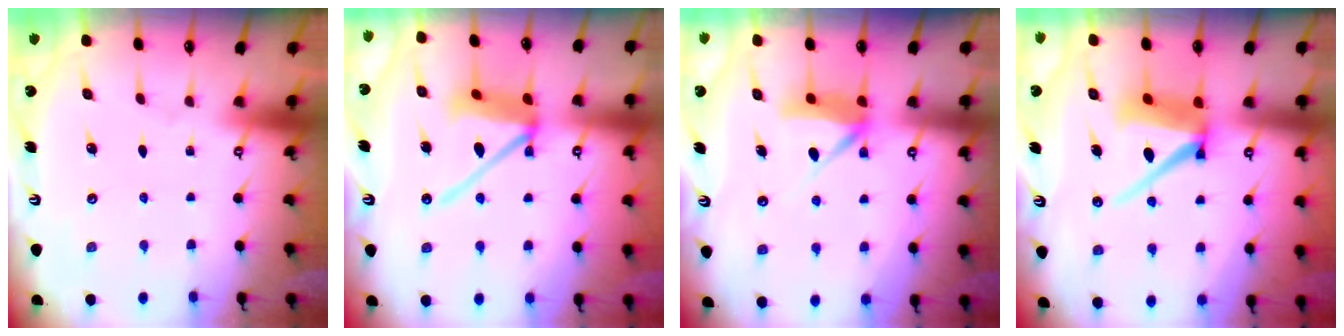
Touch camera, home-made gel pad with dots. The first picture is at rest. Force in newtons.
{"total": 12.1, "press": 12.0, "slide": 1.6}
{"total": 8.0, "press": 8.0, "slide": 0.5}
{"total": 11.3, "press": 11.3, "slide": 1.4}